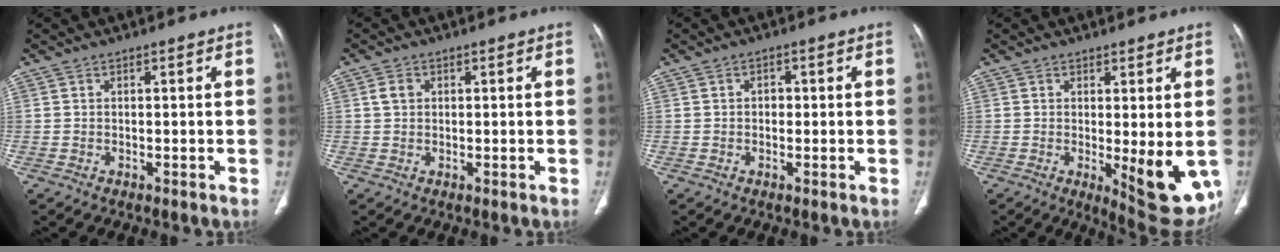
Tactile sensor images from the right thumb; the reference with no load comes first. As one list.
[{"total": 2.1, "force": [0.6, 1.7, 1.2], "torque": [-0.020, 0.004, 0.011]}, {"total": 1.6, "force": [0.1, 1.3, 1.0], "torque": [-0.007, 0.004, -0.001]}, {"total": 10.7, "force": [-1.4, 3.4, 10.0], "torque": [-0.118, -0.027, -0.008]}]